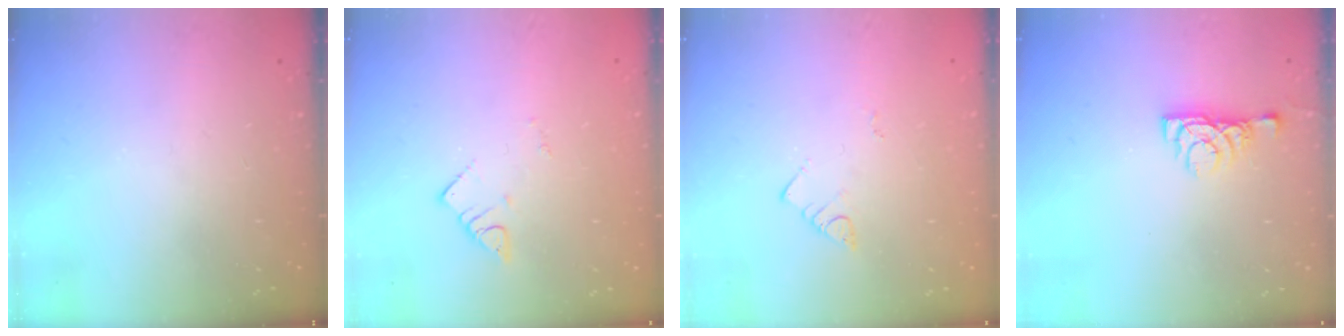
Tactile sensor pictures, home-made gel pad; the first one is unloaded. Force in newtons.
{"total": 2.6, "press": 2.6, "slide": 0.1}
{"total": 2.7, "press": 2.7, "slide": 0.6}
{"total": 5.6, "press": 5.5, "slide": 0.8}